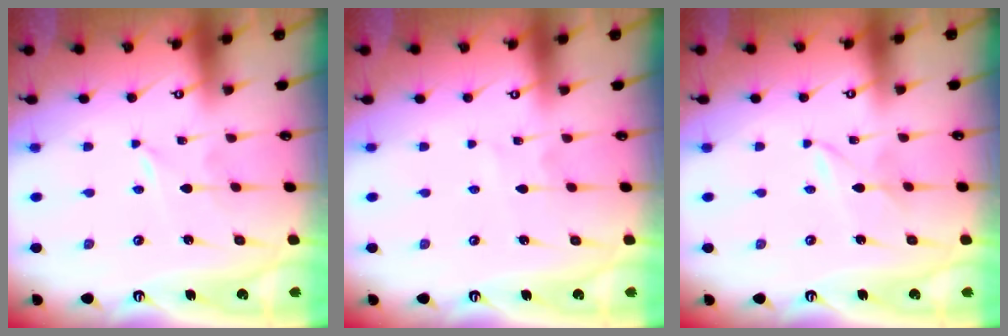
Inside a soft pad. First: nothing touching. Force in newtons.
{"total": 2.2, "press": 2.1, "slide": 0.3}
{"total": 1.7, "press": 1.7, "slide": 0.2}